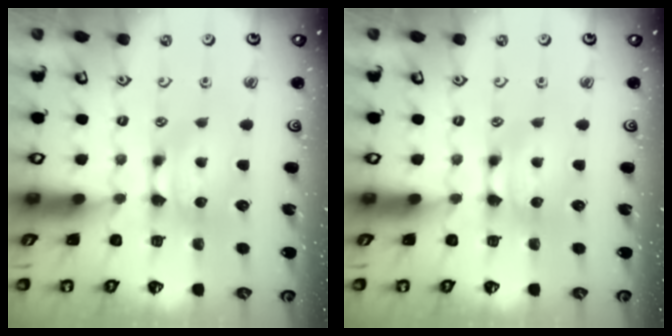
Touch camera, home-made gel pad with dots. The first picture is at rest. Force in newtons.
{"total": 0.0}